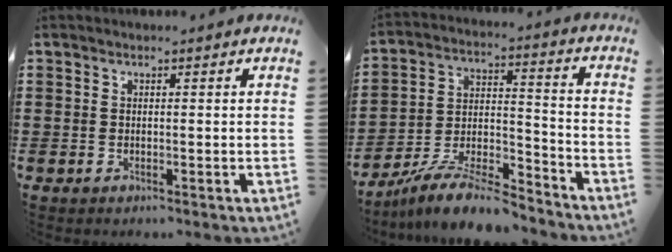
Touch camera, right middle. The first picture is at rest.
{"total": 11.0, "force": [-9.9, 1.4, 4.6], "torque": [-0.088, 0.021, -0.191]}